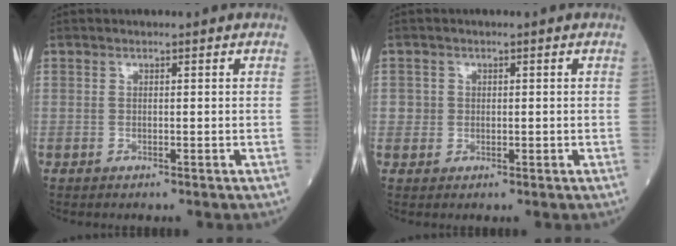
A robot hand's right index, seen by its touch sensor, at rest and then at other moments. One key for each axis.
{"total": 1.8, "fx": 0.2, "fy": 1.8, "fz": 0.2, "tx": 0.003, "ty": 0.004, "tz": 0.001}